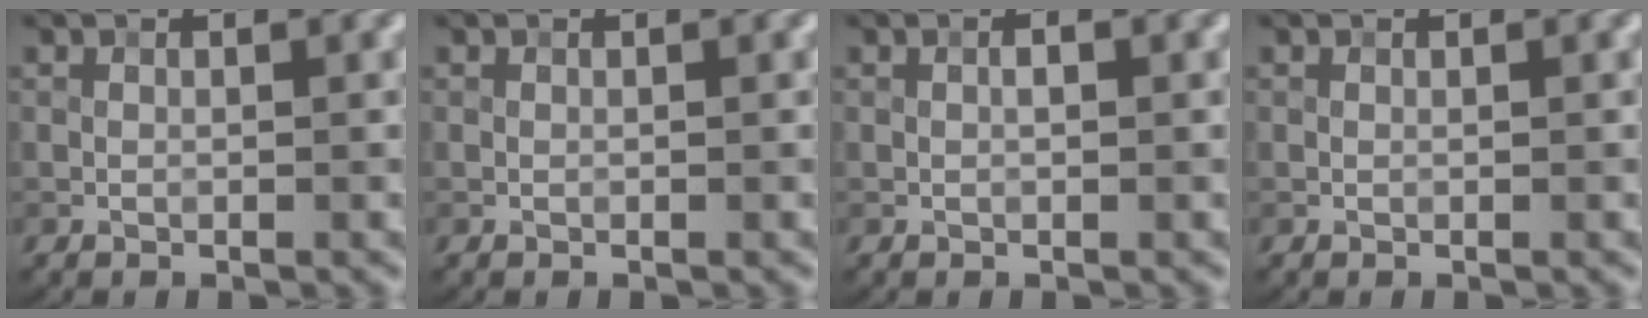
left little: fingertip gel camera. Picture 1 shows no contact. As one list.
[{"total": 0.0}, {"total": 0.7, "force": [0.0, 0.3, 0.7], "torque": [-0.010, 0.001, 0.000]}, {"total": 0.0}]